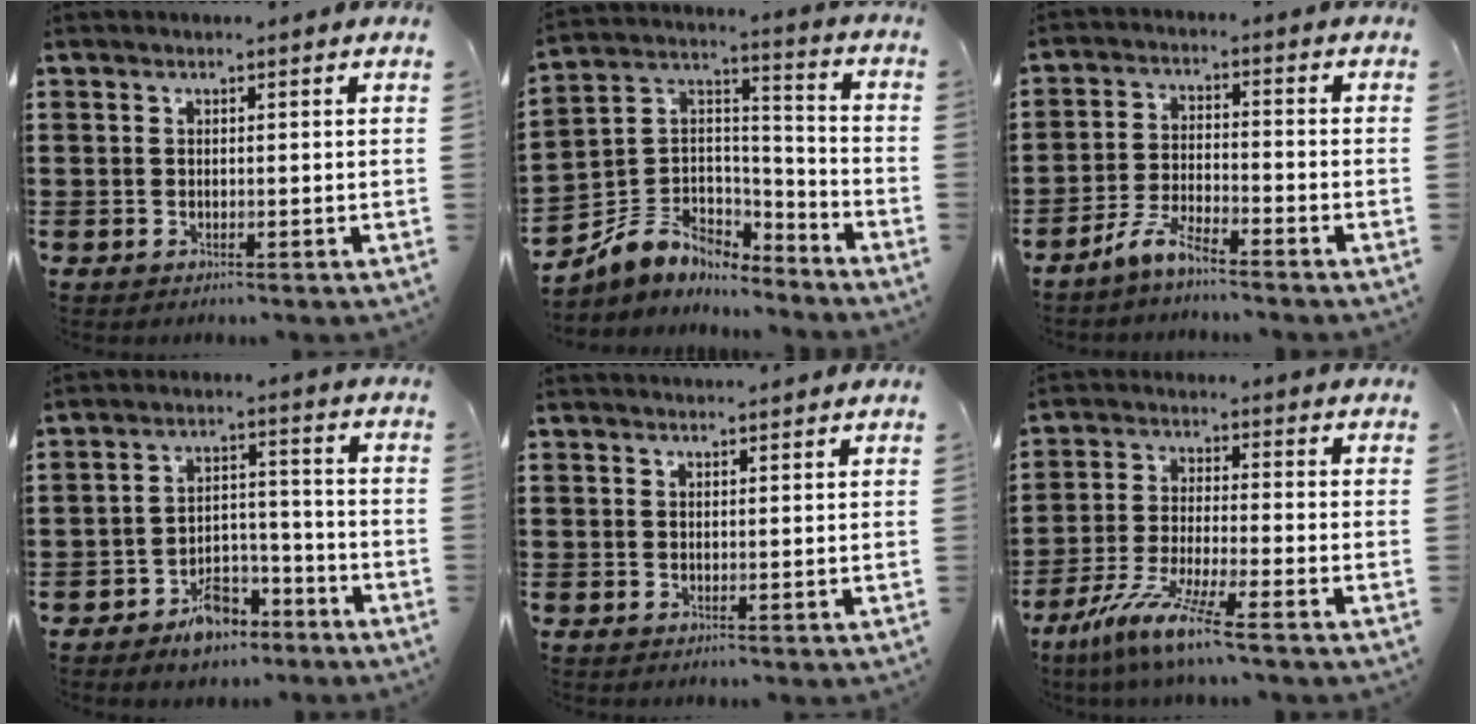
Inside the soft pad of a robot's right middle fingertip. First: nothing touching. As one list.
[{"total": 6.2, "force": [-4.6, 4.1, 0.5], "torque": [-0.036, -0.006, -0.094]}, {"total": 5.3, "force": [-4.6, 0.8, 2.6], "torque": [-0.064, -0.004, -0.091]}, {"total": 7.4, "force": [-6.2, 3.2, 2.4], "torque": [-0.031, 0.025, -0.114]}, {"total": 1.1, "force": [1.1, -0.1, 0.0], "torque": [-0.003, -0.004, 0.022]}, {"total": 8.4, "force": [-6.7, -0.3, 5.1], "torque": [-0.114, -0.021, -0.133]}]